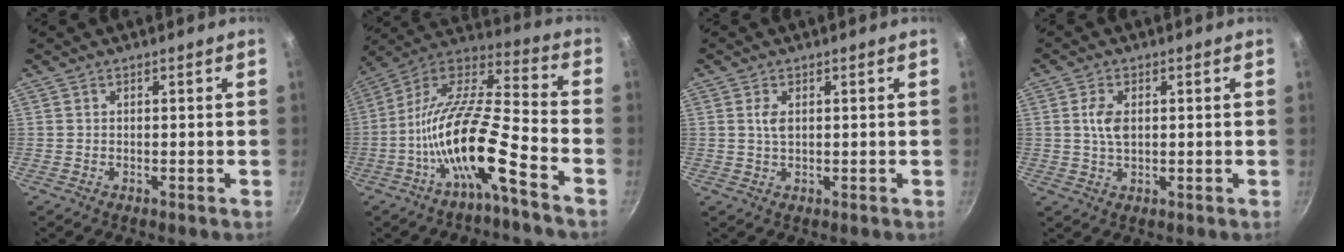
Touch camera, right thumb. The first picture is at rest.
{"total": 18.0, "force": [-8.0, 4.2, 15.5], "torque": [-0.281, 0.062, -0.165]}
{"total": 2.5, "force": [0.6, 1.3, 2.1], "torque": [-0.038, -0.001, 0.013]}
{"total": 4.6, "force": [0.7, 2.6, 3.7], "torque": [-0.069, 0.002, 0.014]}